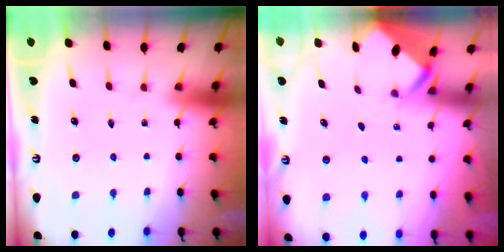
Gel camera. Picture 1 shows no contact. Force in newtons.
{"total": 2.0, "press": 2.0, "slide": 0.2}